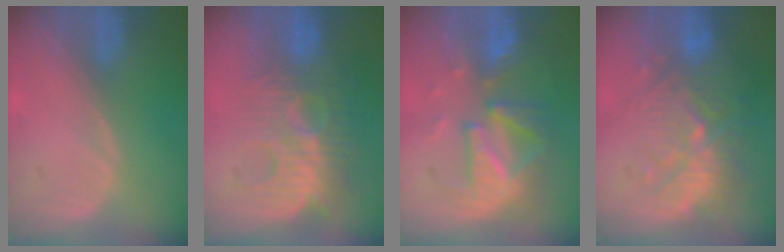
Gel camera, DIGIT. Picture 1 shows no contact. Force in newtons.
{"total": 9.0, "press": 8.8, "slide": 1.7}
{"total": 8.8, "press": 8.7, "slide": 1.4}
{"total": 11.0, "press": 9.8, "slide": 5.0}